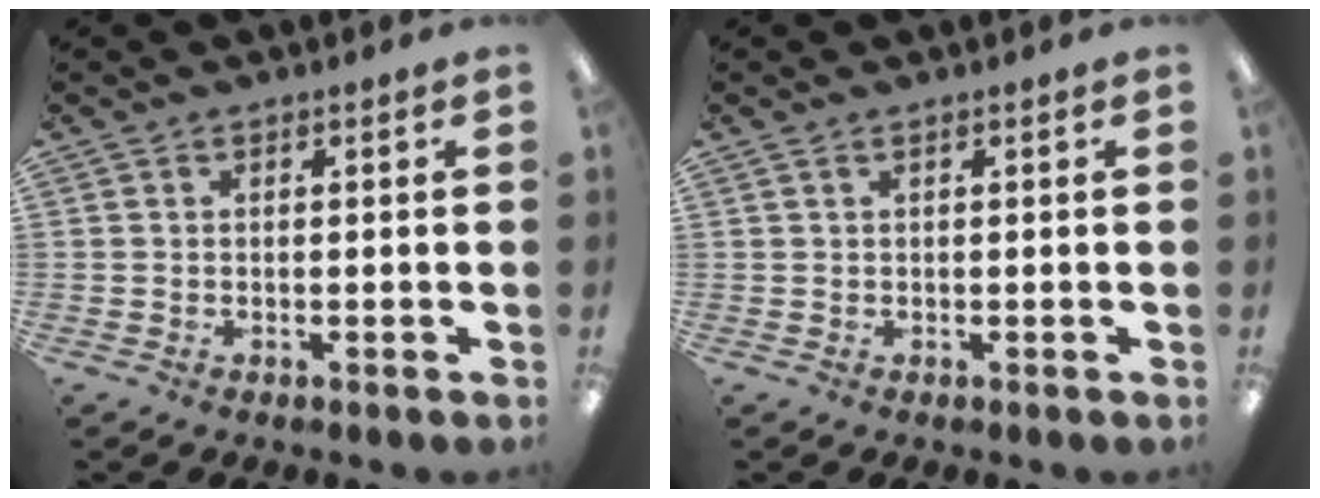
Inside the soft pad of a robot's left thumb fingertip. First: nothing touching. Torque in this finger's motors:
{"motor_torque": [-0.02, 0.12, -0.19, 0.17, 0.00]}